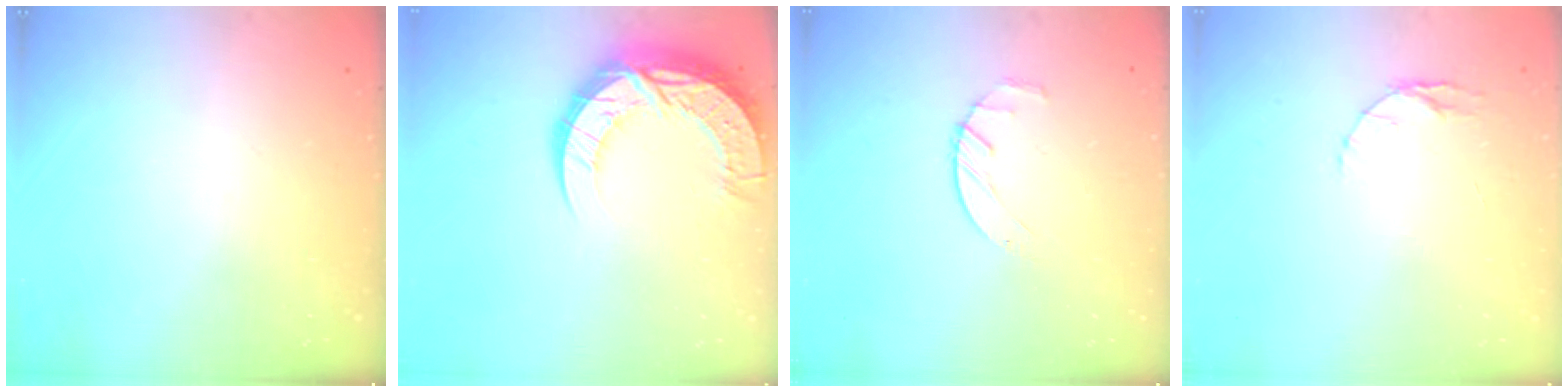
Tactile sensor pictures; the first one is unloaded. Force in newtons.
{"total": 16.5, "press": 16.5, "slide": 1.2}
{"total": 2.5, "press": 2.5, "slide": 0.4}
{"total": 4.1, "press": 4.1, "slide": 0.5}